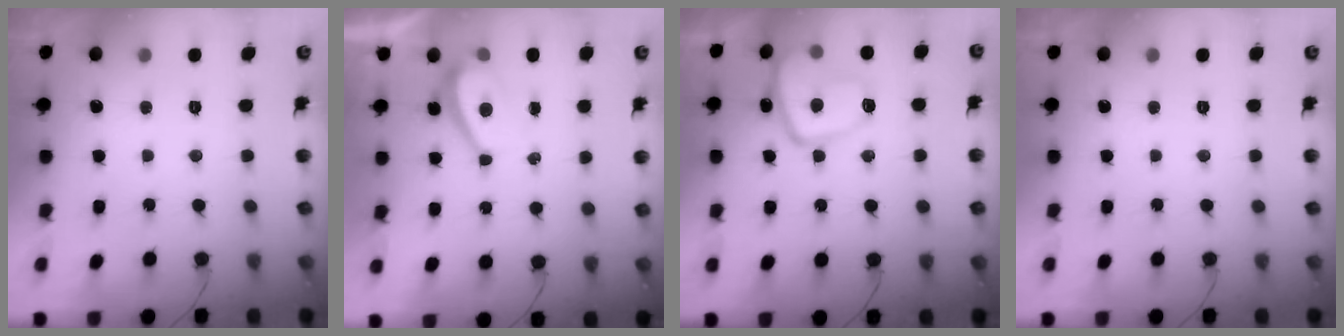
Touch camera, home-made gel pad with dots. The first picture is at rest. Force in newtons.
{"total": 2.8, "press": 2.8, "slide": 0.6}
{"total": 12.8, "press": 12.8, "slide": 1.3}
{"total": 0.0}